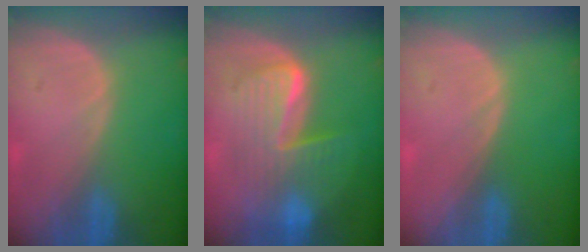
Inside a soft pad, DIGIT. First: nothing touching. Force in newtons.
{"total": 8.6, "press": 8.5, "slide": 0.5}
{"total": 0.0}